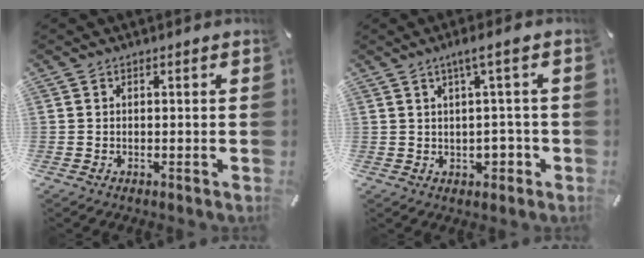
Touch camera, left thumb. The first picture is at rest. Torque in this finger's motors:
{"motor_torque": [0.17, 0.19, 0.07, -0.03, 0.02]}